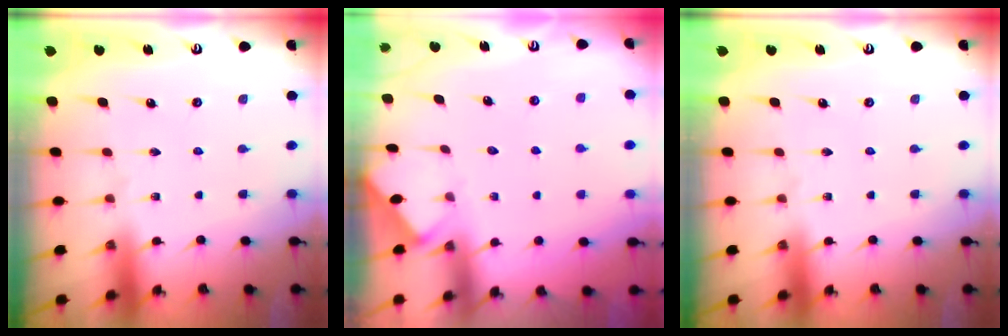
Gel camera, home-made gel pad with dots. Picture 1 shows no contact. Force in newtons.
{"total": 1.7, "press": 1.7, "slide": 0.3}
{"total": 0.0}